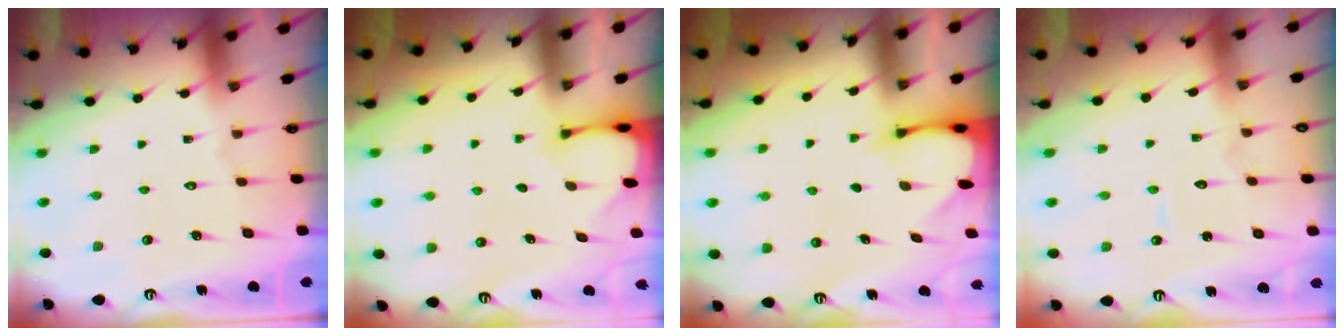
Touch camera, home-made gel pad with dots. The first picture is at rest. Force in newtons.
{"total": 2.7, "press": 2.7, "slide": 0.3}
{"total": 2.4, "press": 2.4, "slide": 0.3}
{"total": 5.2, "press": 5.2, "slide": 0.4}